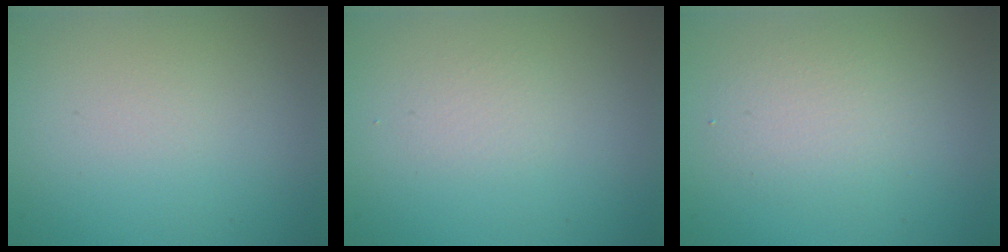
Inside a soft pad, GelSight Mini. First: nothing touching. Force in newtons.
{"total": 0.9, "press": 0.9, "slide": 0.0}
{"total": 2.4, "press": 2.4, "slide": 0.3}